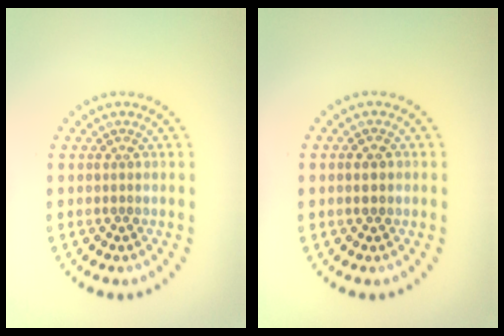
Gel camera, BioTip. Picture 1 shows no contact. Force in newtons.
{"total": 1.7, "press": 1.7, "slide": 0.1}